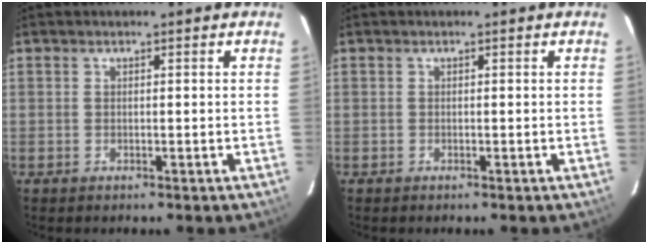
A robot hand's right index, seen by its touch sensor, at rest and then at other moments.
{"total": 0.0}